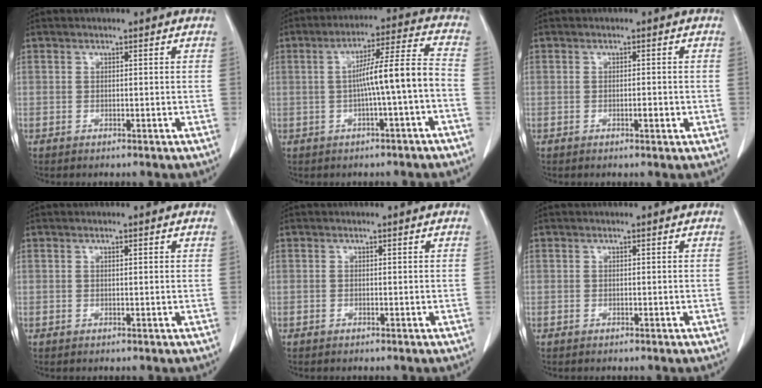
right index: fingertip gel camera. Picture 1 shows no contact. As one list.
[{"total": 8.9, "force": [-1.7, -0.5, 8.7], "torque": [-0.143, 0.024, -0.024]}, {"total": 1.4, "force": [-0.4, 0.4, 1.3], "torque": [-0.020, 0.001, -0.005]}, {"total": 0.6, "force": [0.3, 0.1, 0.5], "torque": [-0.011, 0.001, 0.004]}, {"total": 0.0}, {"total": 0.0}]